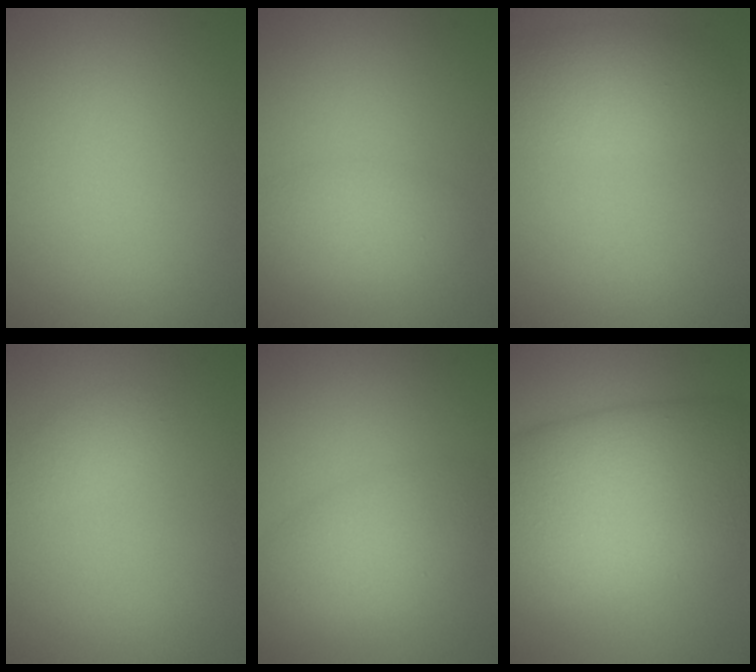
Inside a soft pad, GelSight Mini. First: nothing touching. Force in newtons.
{"total": 1.8, "press": 1.8, "slide": 0.2}
{"total": 3.3, "press": 3.3, "slide": 0.2}
{"total": 1.1, "press": 1.1, "slide": 0.0}
{"total": 4.5, "press": 4.5, "slide": 0.1}
{"total": 14.6, "press": 14.6, "slide": 0.4}